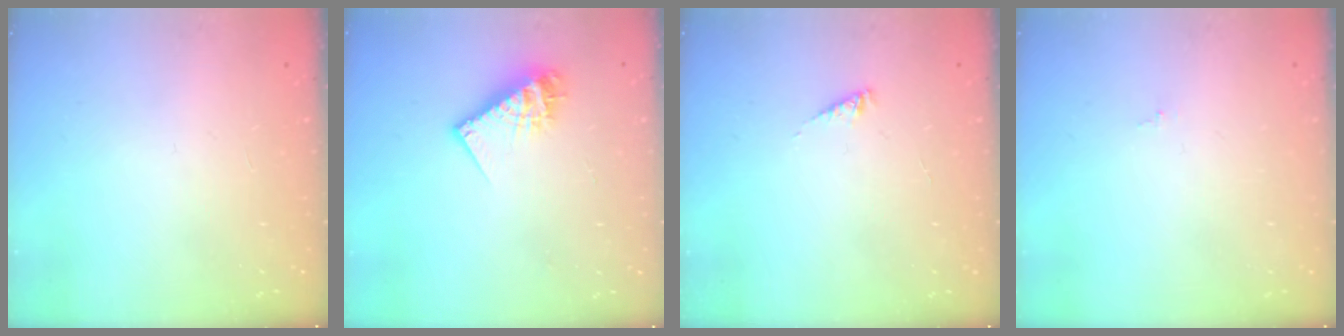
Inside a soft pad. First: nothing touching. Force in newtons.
{"total": 11.9, "press": 11.9, "slide": 1.0}
{"total": 1.6, "press": 1.6, "slide": 0.3}
{"total": 0.0}